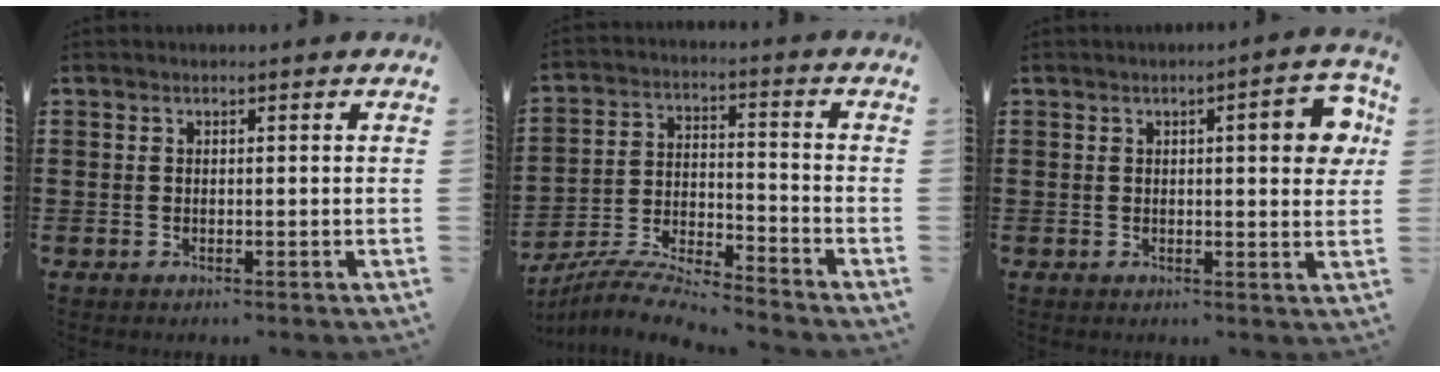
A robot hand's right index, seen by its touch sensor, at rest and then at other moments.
{"total": 7.5, "force": [-7.3, 0.1, 1.9], "torque": [-0.047, -0.002, -0.147]}
{"total": 6.2, "force": [1.8, 1.4, 5.8], "torque": [-0.081, -0.004, 0.021]}